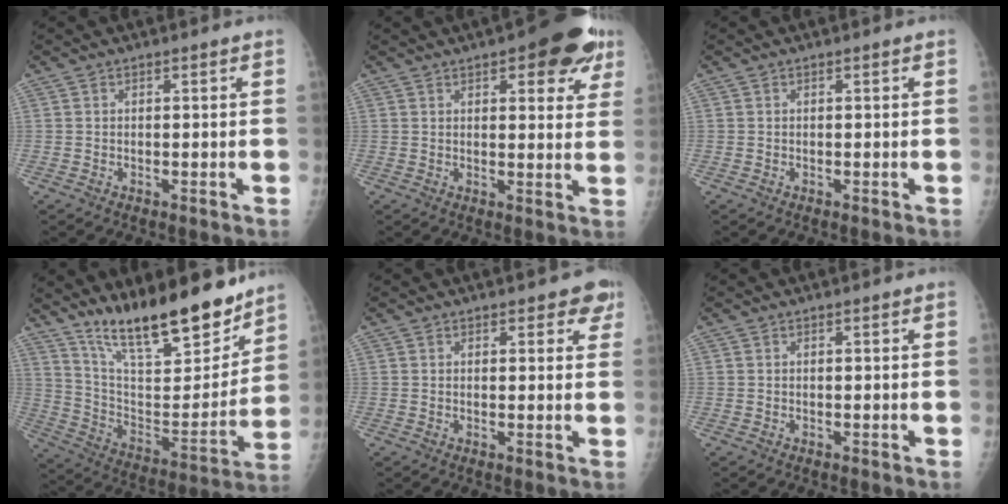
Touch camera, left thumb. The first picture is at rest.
{"total": 12.5, "force": [6.7, 4.9, 9.4], "torque": [-0.075, -0.019, 0.076]}
{"total": 0.0}
{"total": 22.8, "force": [17.5, 6.5, 13.0], "torque": [-0.170, -0.098, 0.298]}
{"total": 3.6, "force": [2.4, 2.0, 1.8], "torque": [0.014, -0.007, 0.023]}
{"total": 0.0}